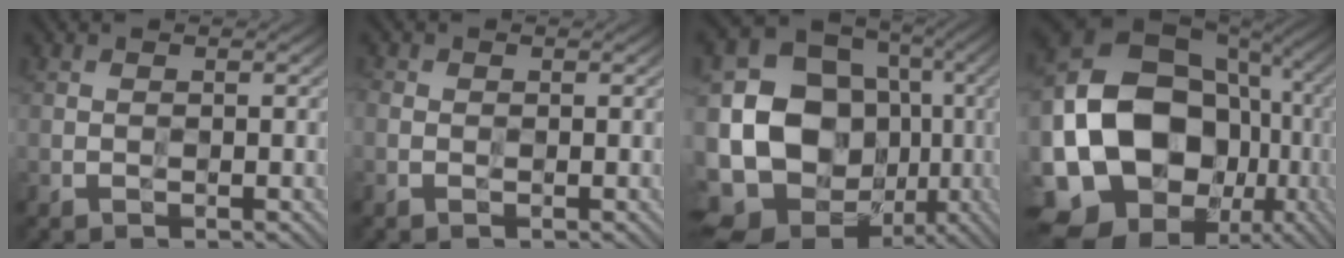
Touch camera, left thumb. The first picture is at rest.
{"total": 0.7, "force": [-0.2, 0.6, 0.3], "torque": [-0.006, -0.001, -0.006]}
{"total": 18.4, "force": [-3.5, 15.8, 8.7], "torque": [-0.189, -0.041, -0.072]}
{"total": 21.1, "force": [-4.3, 17.3, 11.4], "torque": [-0.271, -0.034, -0.073]}